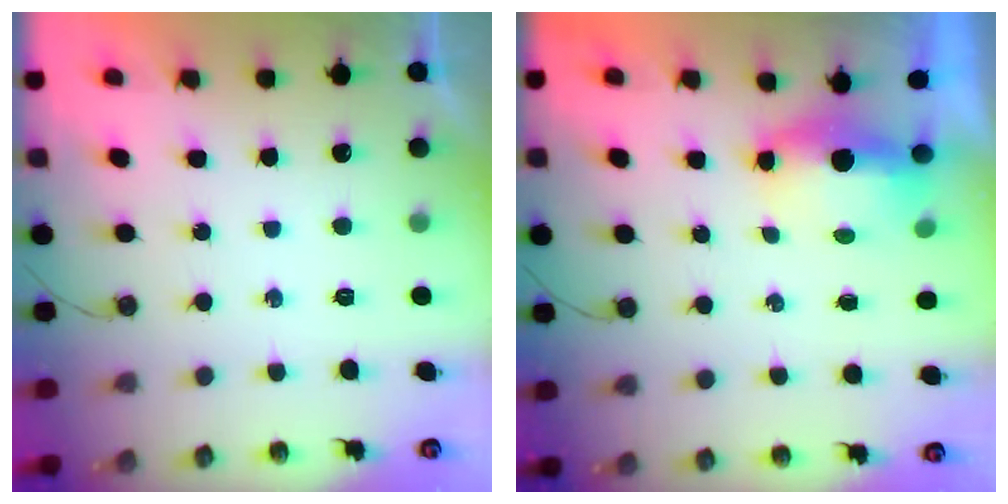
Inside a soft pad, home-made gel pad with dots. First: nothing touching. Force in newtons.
{"total": 5.6, "press": 5.6, "slide": 0.6}